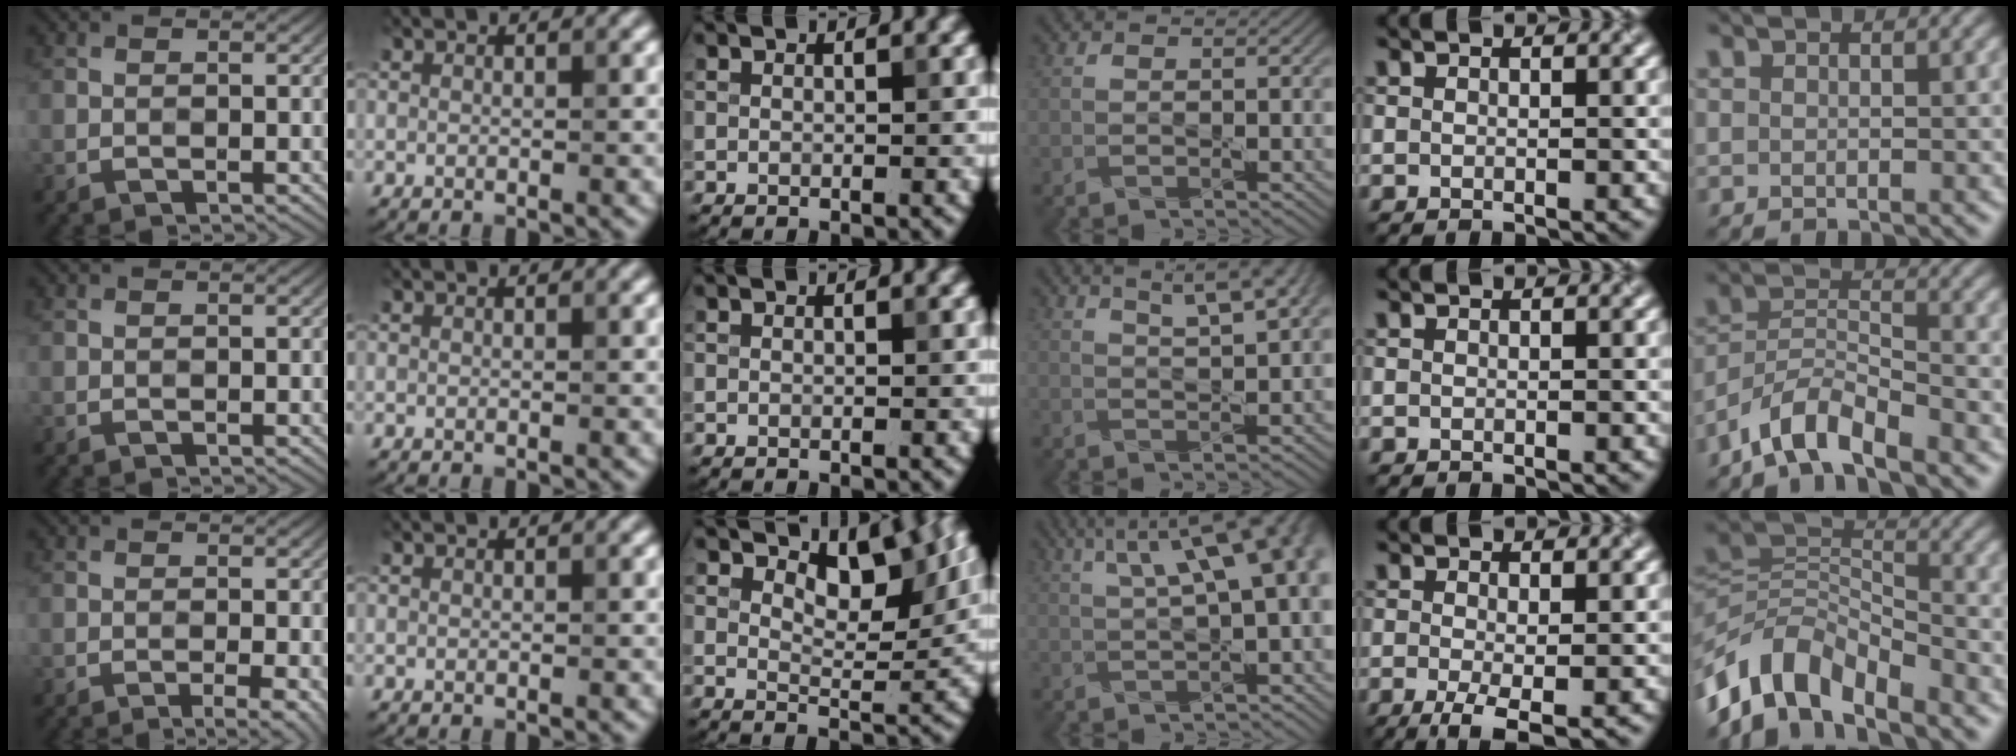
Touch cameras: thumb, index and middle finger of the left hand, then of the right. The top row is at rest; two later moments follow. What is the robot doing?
{"motion": "pour", "object": "sugar"}